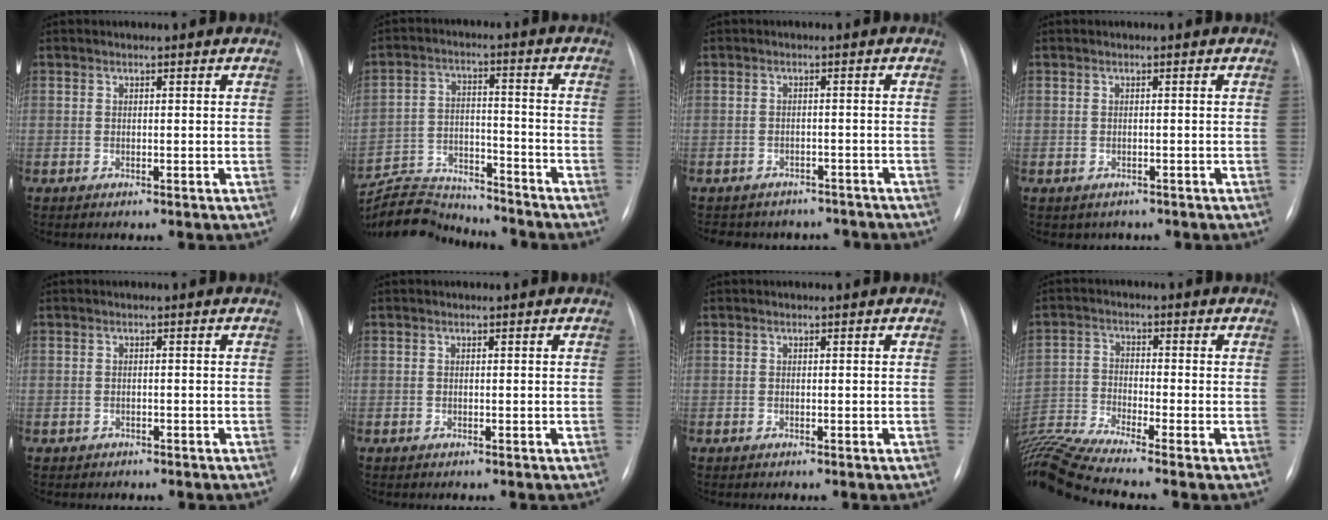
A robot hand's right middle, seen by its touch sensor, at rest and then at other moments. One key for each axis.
{"total": 9.9, "fx": -9.8, "fy": 1.6, "fz": 0.8, "tx": -0.020, "ty": 0.017, "tz": -0.168}
{"total": 9.4, "fx": -8.3, "fy": 4.3, "fz": 1.2, "tx": -0.016, "ty": 0.017, "tz": -0.091}
{"total": 1.7, "fx": -1.2, "fy": 1.2, "fz": 0.1, "tx": -0.004, "ty": 0.004, "tz": -0.013}
{"total": 0.9, "fx": -0.6, "fy": 0.7, "fz": 0.0, "tx": -0.008, "ty": 0.003, "tz": -0.010}
{"total": 0.0}
{"total": 0.0}
{"total": 10.8, "fx": -9.5, "fy": -2.2, "fz": 4.6, "tx": -0.100, "ty": -0.012, "tz": -0.178}